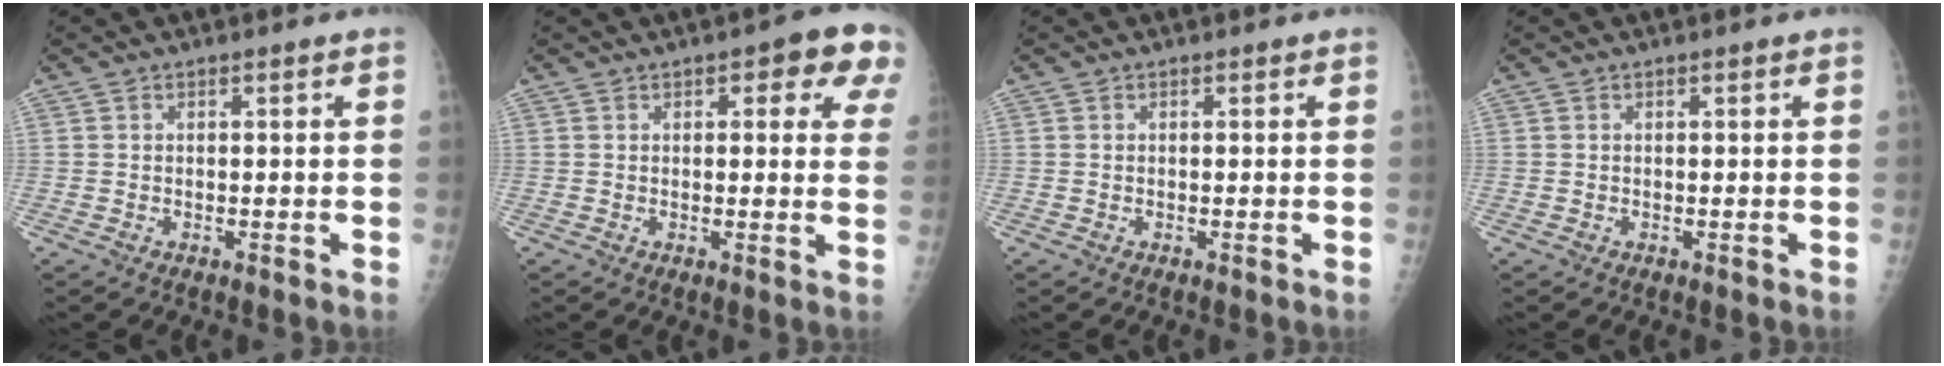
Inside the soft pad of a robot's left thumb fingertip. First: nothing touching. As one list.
[{"total": 8.3, "force": [3.8, 3.2, 6.6], "torque": [-0.043, -0.007, 0.036]}, {"total": 0.0}, {"total": 0.0}]